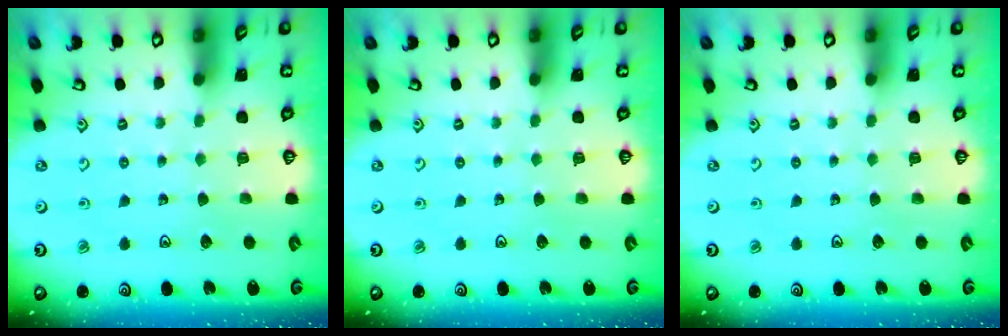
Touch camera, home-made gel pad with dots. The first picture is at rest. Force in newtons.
{"total": 0.0}
{"total": 0.0}